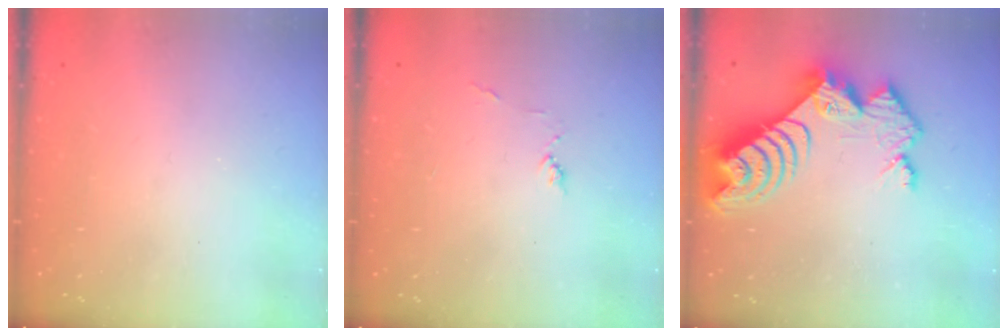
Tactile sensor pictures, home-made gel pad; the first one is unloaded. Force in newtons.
{"total": 2.6, "press": 2.6, "slide": 0.3}
{"total": 11.6, "press": 11.5, "slide": 1.1}